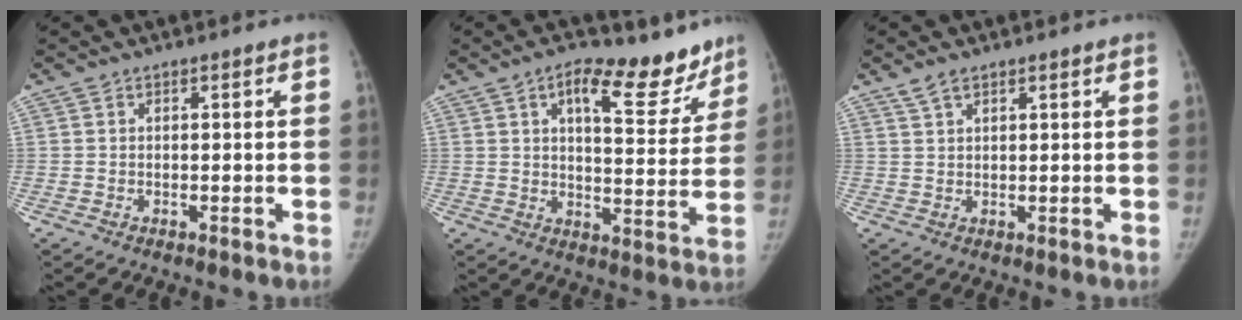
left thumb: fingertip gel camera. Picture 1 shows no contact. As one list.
[{"total": 14.3, "force": [9.6, 6.3, 8.5], "torque": [-0.061, -0.046, 0.136]}, {"total": 2.4, "force": [1.8, 0.9, 1.2], "torque": [-0.025, 0.002, 0.038]}]